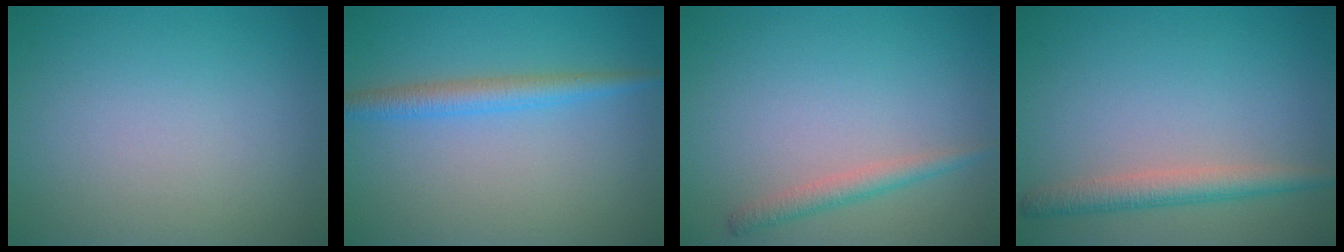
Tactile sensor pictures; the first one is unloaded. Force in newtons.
{"total": 2.7, "press": 2.7, "slide": 0.0}
{"total": 1.8, "press": 1.8, "slide": 0.1}
{"total": 2.9, "press": 2.9, "slide": 0.1}